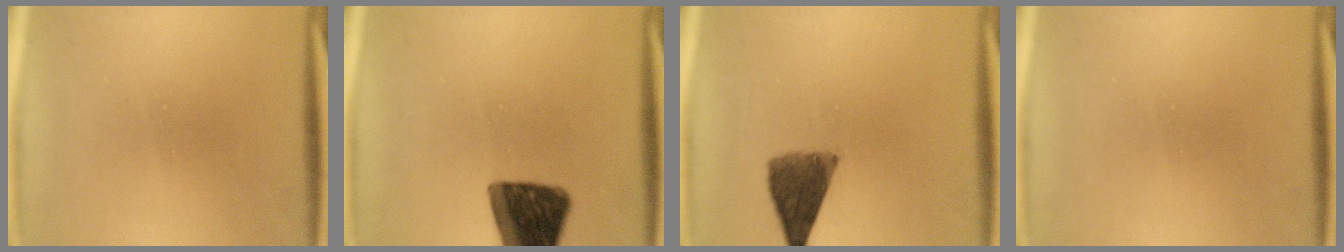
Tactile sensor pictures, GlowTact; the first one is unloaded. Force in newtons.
{"total": 12.8}
{"total": 7.1}
{"total": 0.0}